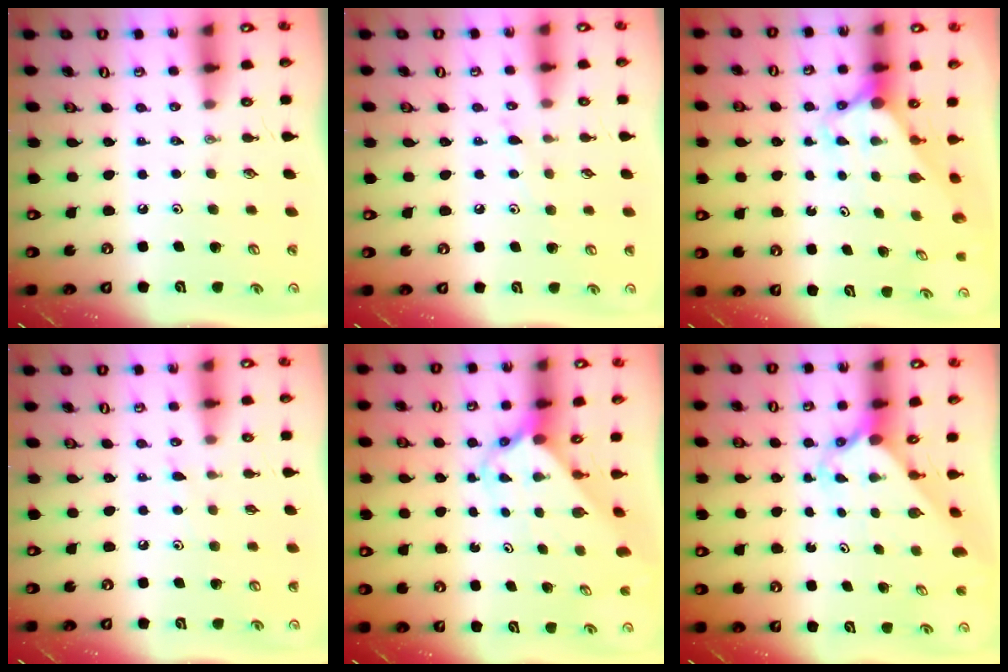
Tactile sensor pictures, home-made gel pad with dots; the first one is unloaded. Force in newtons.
{"total": 6.7, "press": 6.7, "slide": 0.8}
{"total": 2.9, "press": 2.9, "slide": 0.3}
{"total": 7.4, "press": 7.4, "slide": 0.5}
{"total": 3.9, "press": 3.8, "slide": 0.6}
{"total": 2.5, "press": 2.5, "slide": 0.3}